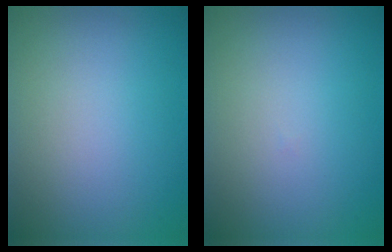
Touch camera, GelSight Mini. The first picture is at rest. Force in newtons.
{"total": 0.0}